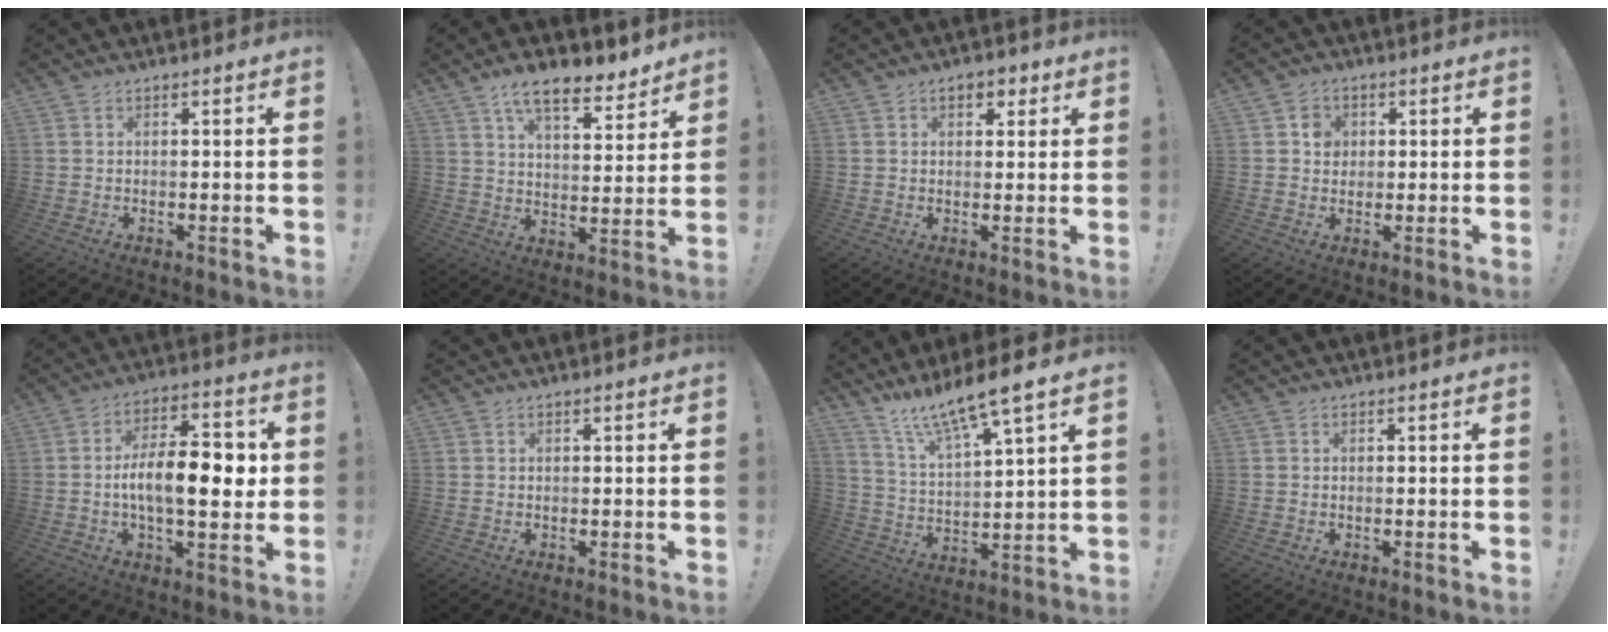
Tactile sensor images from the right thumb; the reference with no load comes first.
{"total": 11.8, "force": [8.8, 4.0, 6.8], "torque": [-0.114, -0.049, 0.155]}
{"total": 4.4, "force": [2.1, 2.9, 2.5], "torque": [-0.033, 0.002, 0.035]}
{"total": 4.5, "force": [0.8, 4.2, 1.6], "torque": [-0.019, 0.002, 0.013]}
{"total": 14.6, "force": [-0.7, 6.6, 13.0], "torque": [-0.201, 0.011, -0.017]}
{"total": 0.0}
{"total": 11.6, "force": [10.0, 0.3, 5.8], "torque": [-0.128, -0.067, 0.169]}
{"total": 0.0}